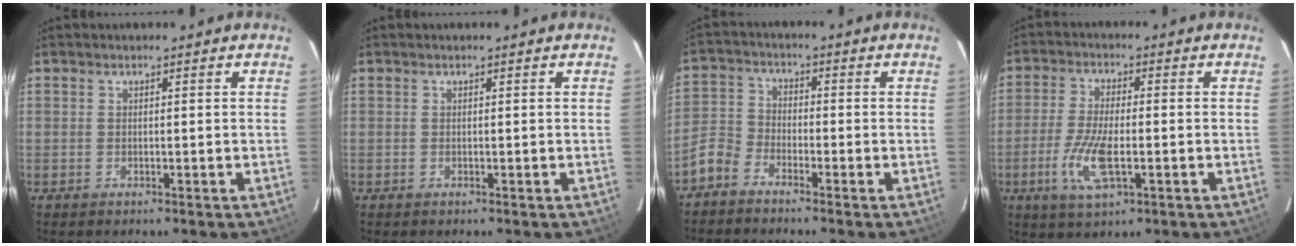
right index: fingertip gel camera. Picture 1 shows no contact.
{"total": 0.0}
{"total": 5.1, "force": [-3.9, 2.9, 1.6], "torque": [-0.037, 0.014, -0.090]}
{"total": 9.2, "force": [-2.9, 3.2, 8.2], "torque": [-0.173, -0.009, -0.057]}